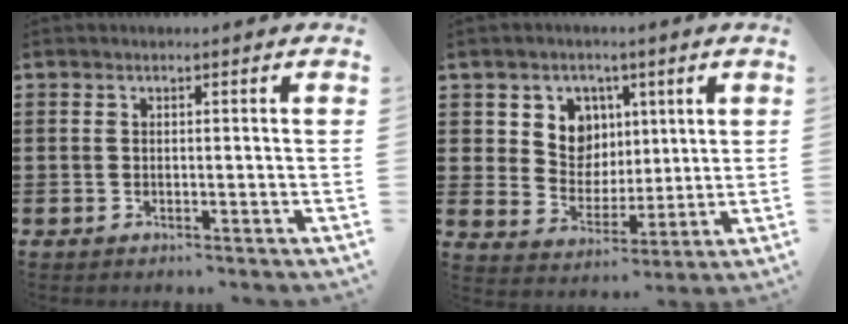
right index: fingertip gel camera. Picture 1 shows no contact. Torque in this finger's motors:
{"motor_torque": [0.58, -0.41, 0.50, 0.05]}